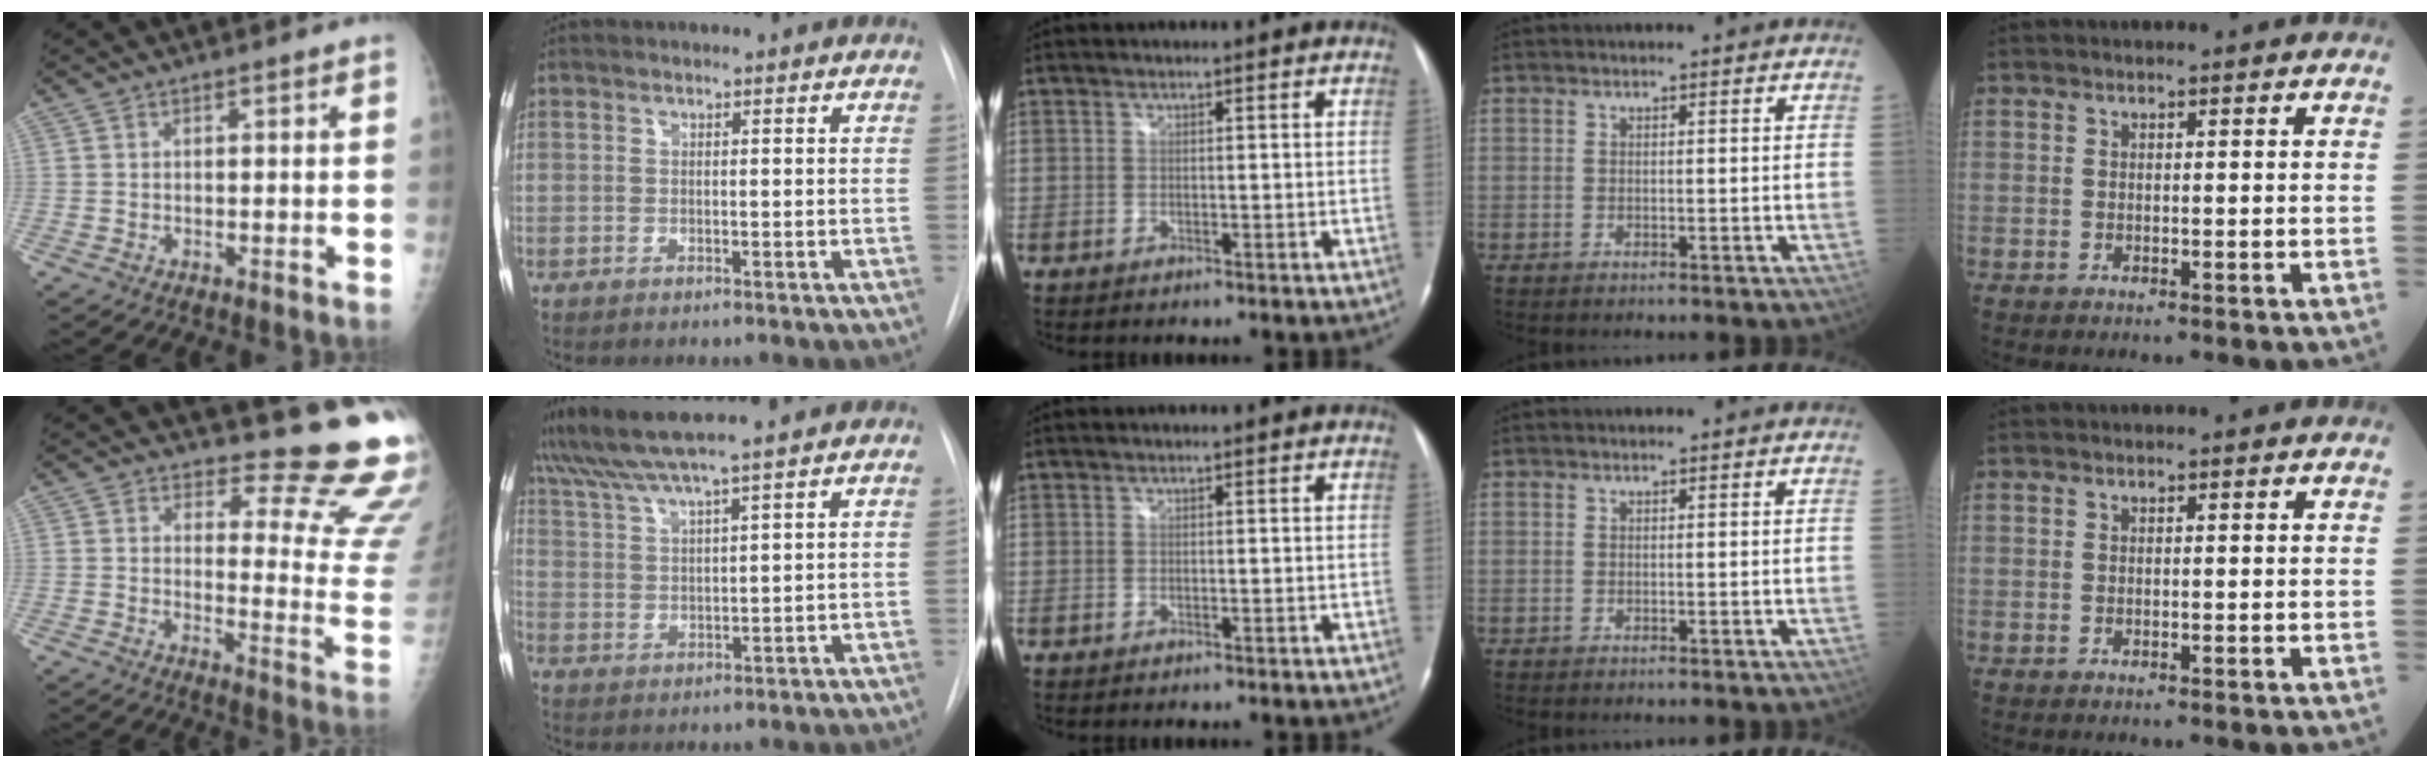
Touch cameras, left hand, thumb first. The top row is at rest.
{"thumb": {"total": 16.0, "force": [15.2, 2.8, 4.2], "torque": [-0.012, -0.183, 0.156]}, "index": {"total": 6.5, "force": [5.6, -1.5, 2.9], "torque": [-0.065, 0.010, 0.109]}}